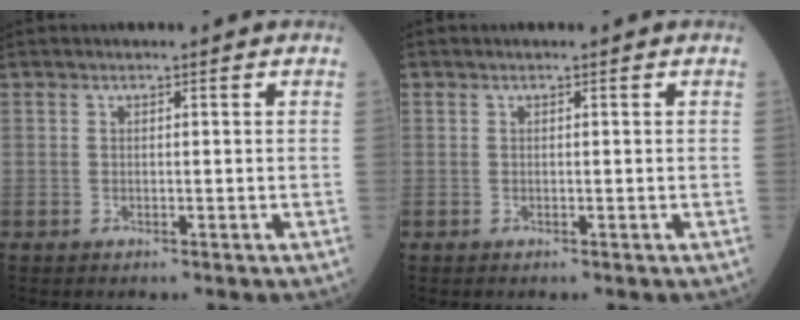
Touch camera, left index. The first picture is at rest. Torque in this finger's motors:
{"motor_torque": [-0.10, 0.10, 0.01, 0.00]}